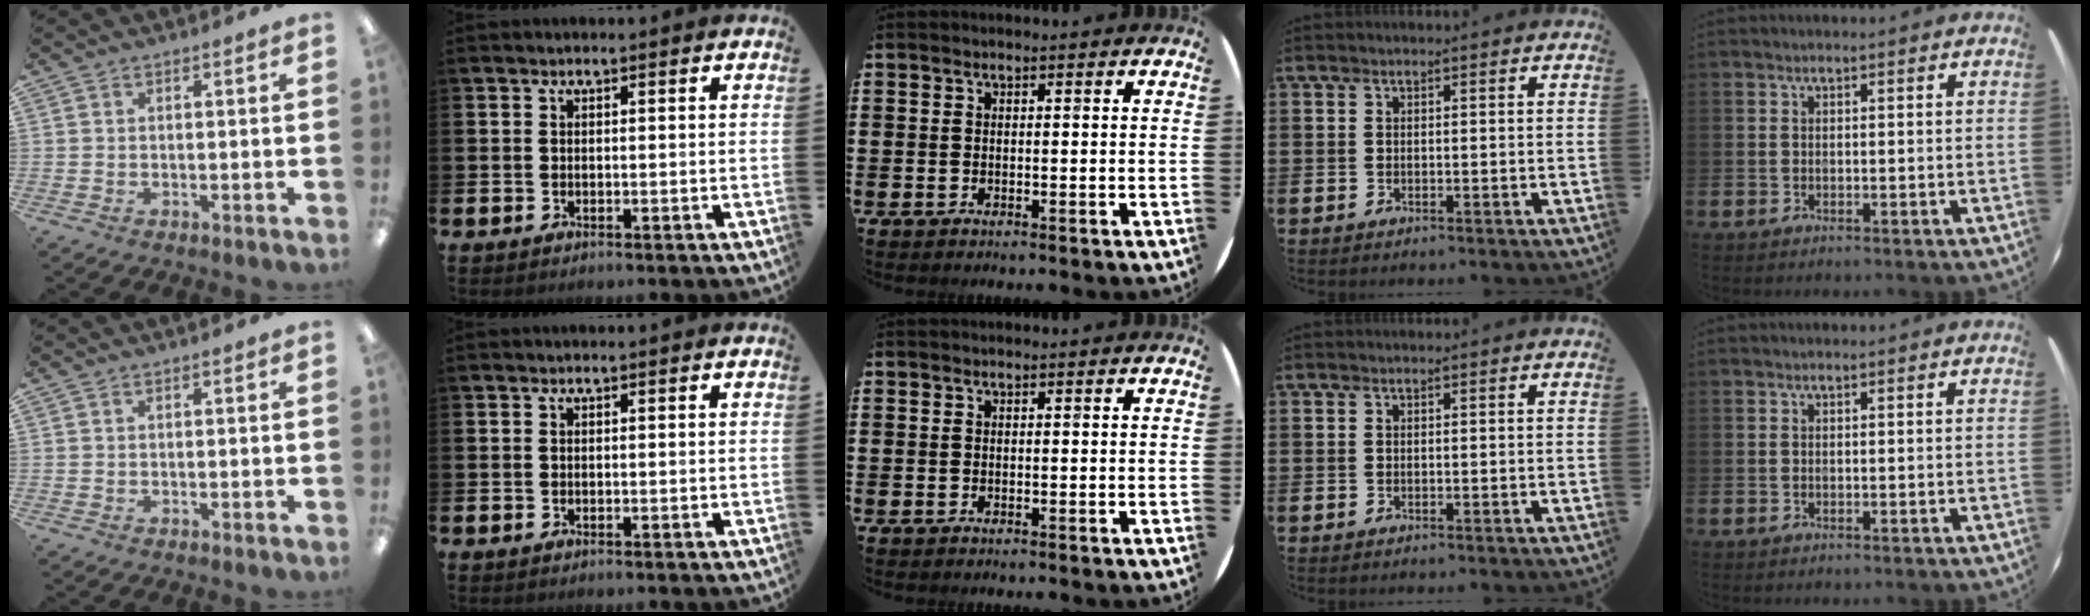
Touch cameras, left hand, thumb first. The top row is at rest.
{}